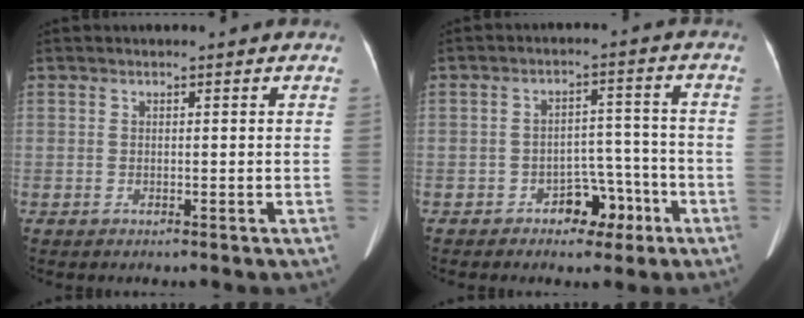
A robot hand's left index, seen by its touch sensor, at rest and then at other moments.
{"total": 5.6, "force": [-3.4, 3.4, 3.0], "torque": [-0.038, 0.025, -0.047]}